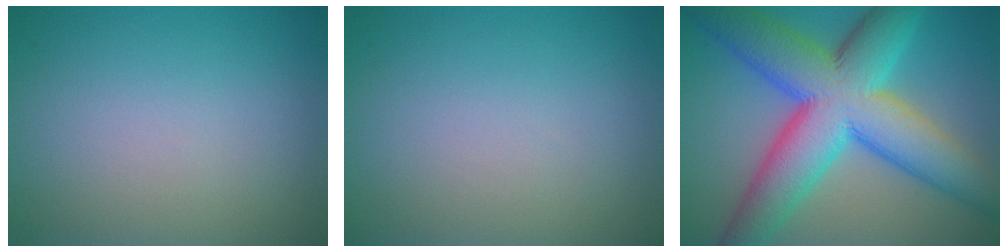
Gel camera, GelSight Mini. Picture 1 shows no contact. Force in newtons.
{"total": 0.0}
{"total": 13.5, "press": 13.5, "slide": 0.2}